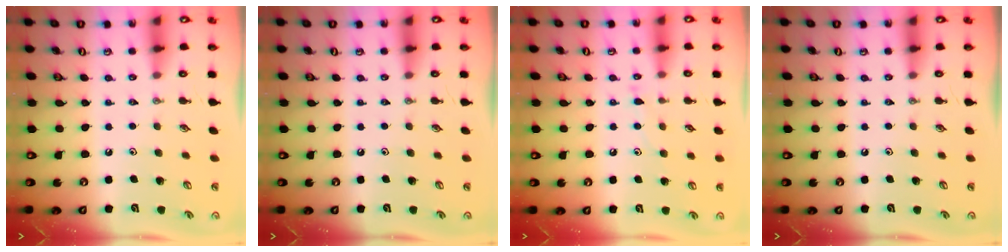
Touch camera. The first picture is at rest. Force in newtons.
{"total": 0.0}
{"total": 5.5, "press": 5.5, "slide": 0.6}
{"total": 0.0}